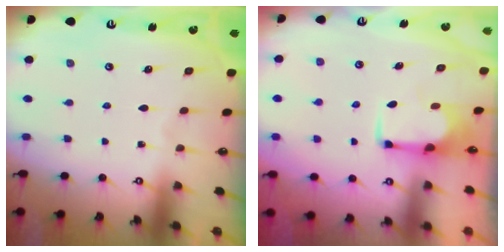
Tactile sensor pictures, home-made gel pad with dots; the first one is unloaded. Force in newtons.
{"total": 1.9, "press": 1.6, "slide": 1.0}